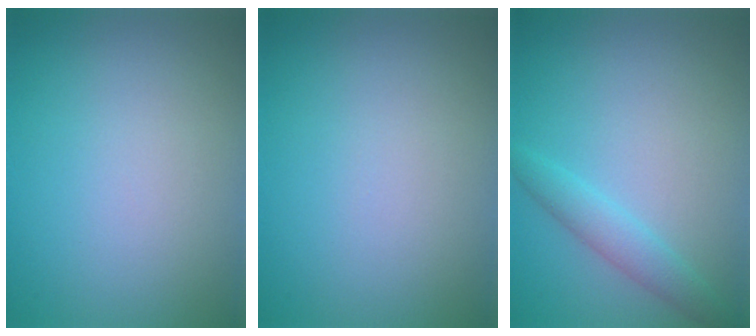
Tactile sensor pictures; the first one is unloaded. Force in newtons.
{"total": 0.0}
{"total": 2.3, "press": 2.3, "slide": 0.1}